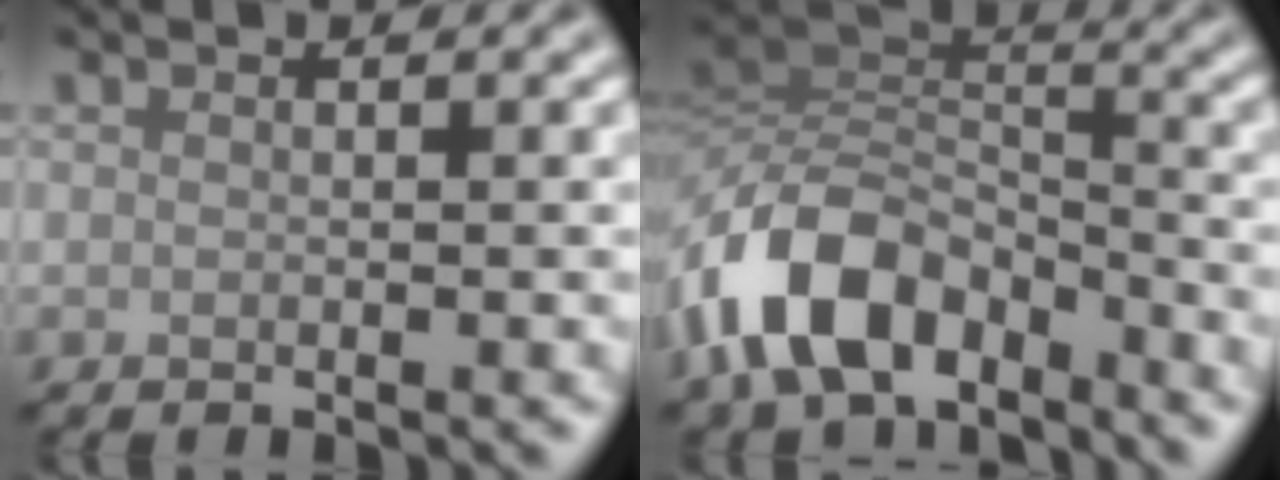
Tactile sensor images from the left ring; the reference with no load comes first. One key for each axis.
{"total": 9.1, "fx": -5.6, "fy": 5.0, "fz": 5.1, "tx": -0.094, "ty": 0.003, "tz": -0.119}